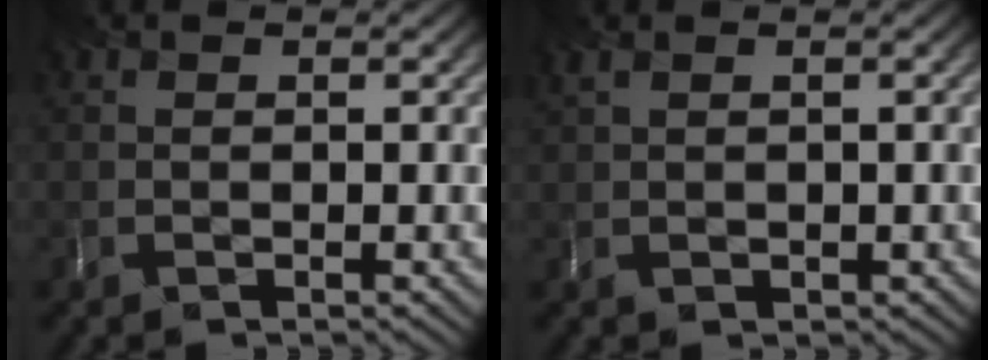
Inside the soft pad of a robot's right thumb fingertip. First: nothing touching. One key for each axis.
{"total": 1.0, "fx": 0.9, "fy": 0.4, "fz": -0.2, "tx": -0.006, "ty": 0.003, "tz": 0.025}